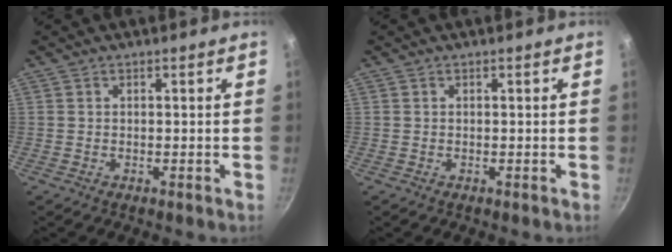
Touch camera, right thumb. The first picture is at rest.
{"total": 0.0}